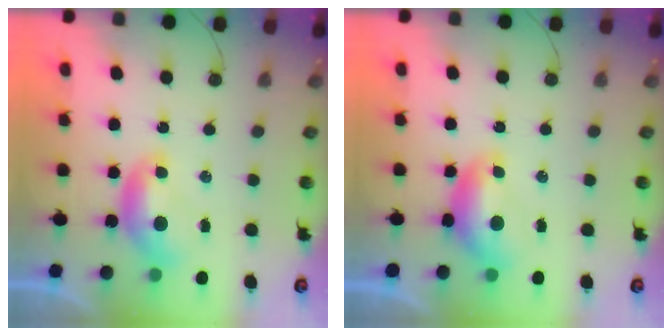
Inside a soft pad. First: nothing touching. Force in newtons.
{"total": 0.0}